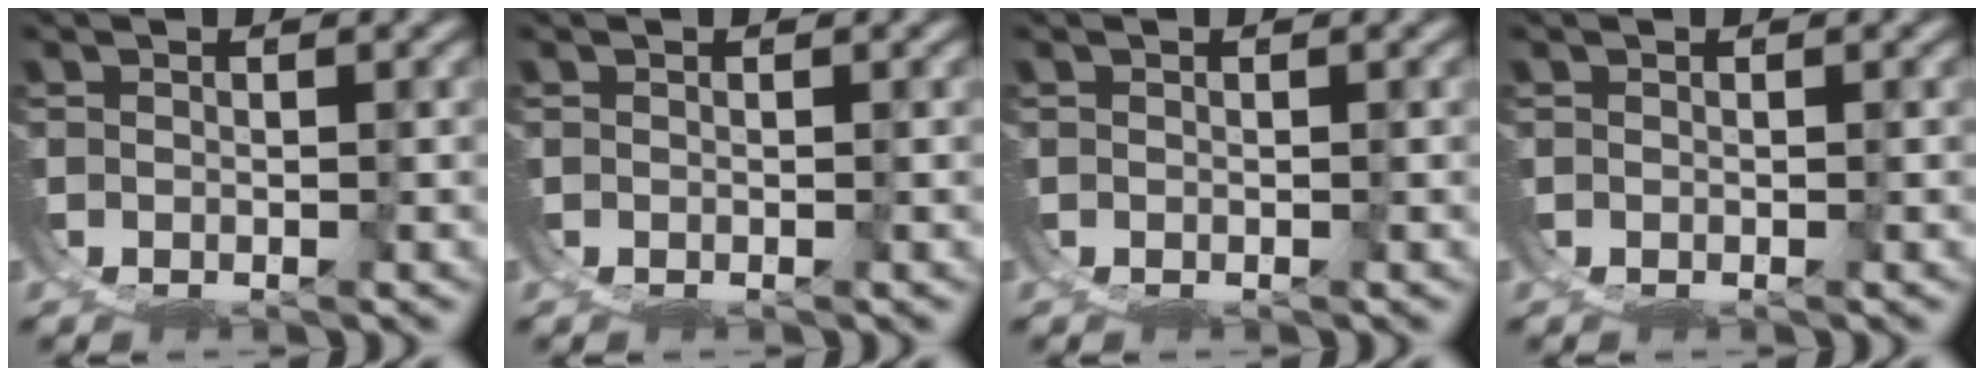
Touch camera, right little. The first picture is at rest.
{"total": 0.0}
{"total": 0.0}
{"total": 0.0}